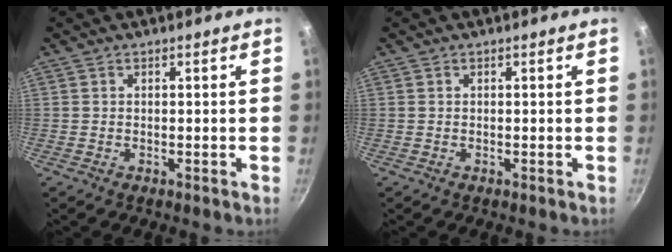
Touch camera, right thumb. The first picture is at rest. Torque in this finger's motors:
{"motor_torque": [0.00, 0.00, 0.00, 0.00, 0.00]}